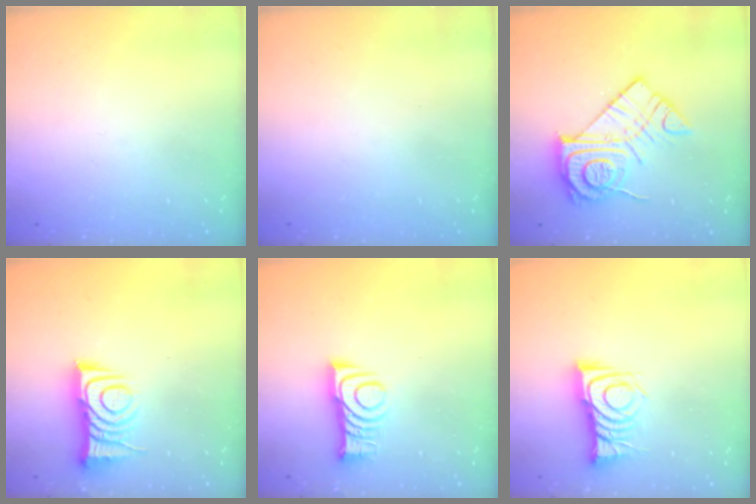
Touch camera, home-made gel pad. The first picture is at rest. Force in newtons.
{"total": 1.7, "press": 1.7, "slide": 0.1}
{"total": 14.9, "press": 14.8, "slide": 1.2}
{"total": 9.7, "press": 9.7, "slide": 0.9}
{"total": 9.3, "press": 9.3, "slide": 0.7}
{"total": 9.9, "press": 9.9, "slide": 0.4}